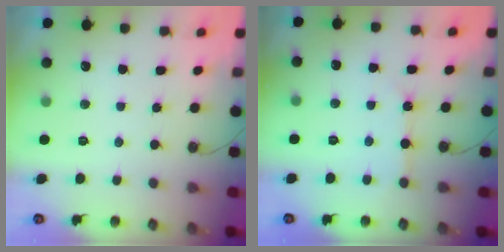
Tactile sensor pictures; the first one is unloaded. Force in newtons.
{"total": 4.9, "press": 4.9, "slide": 0.4}